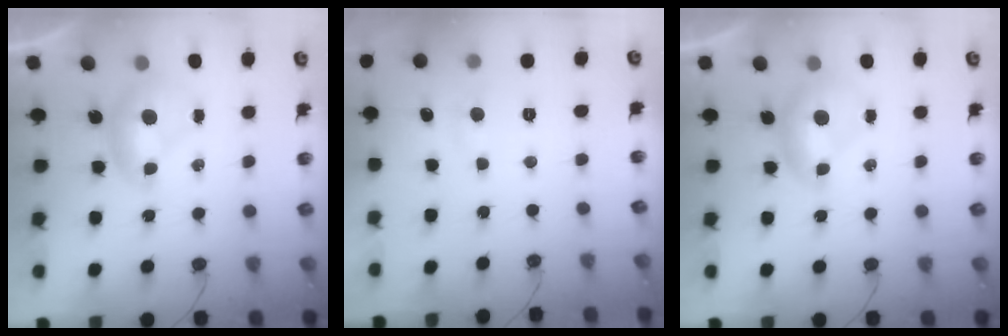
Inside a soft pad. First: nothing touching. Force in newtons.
{"total": 1.5, "press": 1.2, "slide": 0.9}
{"total": 0.0}